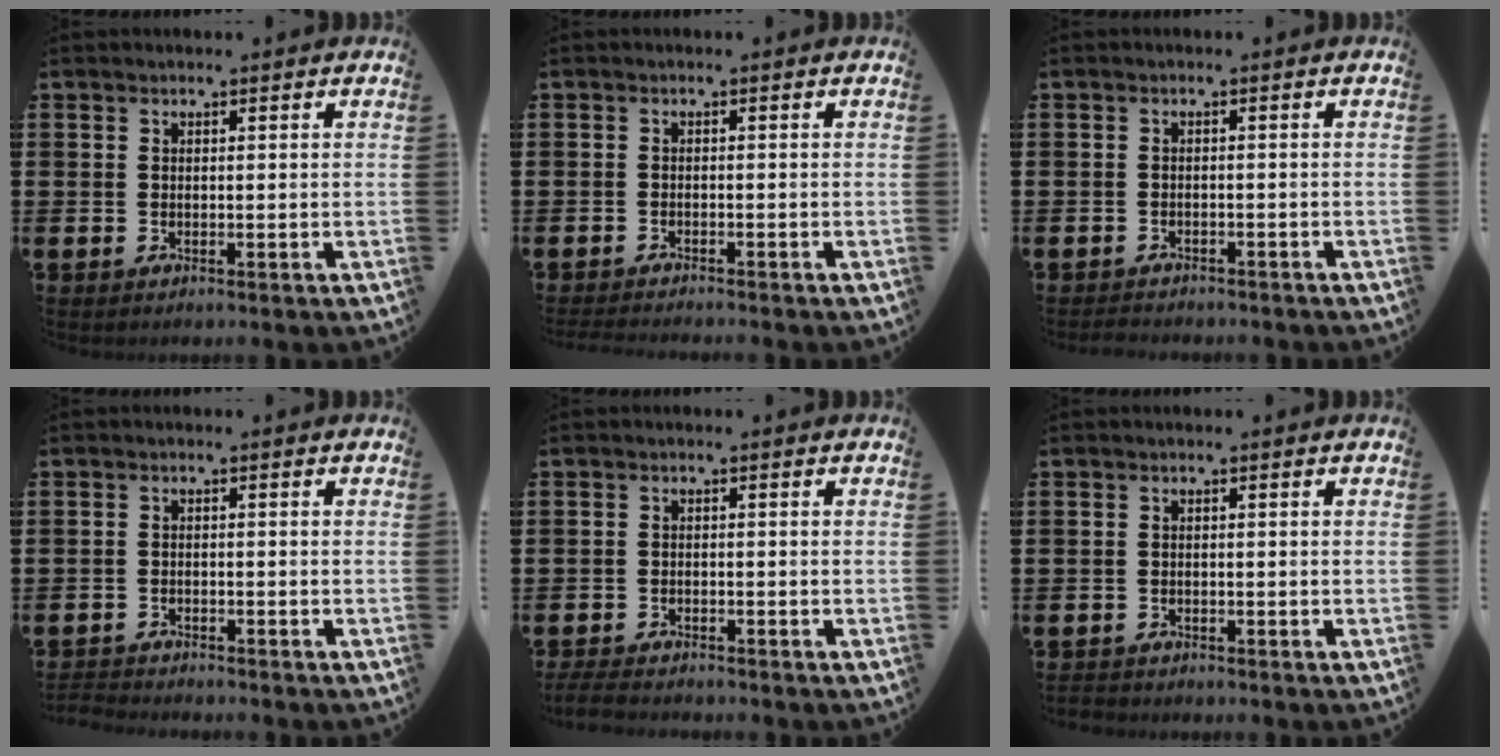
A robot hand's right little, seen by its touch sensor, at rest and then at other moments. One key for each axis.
{"total": 1.0, "fx": -1.0, "fy": -0.1, "fz": 0.1, "tx": -0.003, "ty": -0.001, "tz": -0.020}
{"total": 1.2, "fx": -1.2, "fy": 0.1, "fz": -0.1, "tx": -0.003, "ty": 0.002, "tz": -0.026}
{"total": 1.7, "fx": -1.7, "fy": 0.0, "fz": -0.2, "tx": -0.002, "ty": 0.001, "tz": -0.037}
{"total": 2.1, "fx": -2.0, "fy": 0.2, "fz": 0.5, "tx": -0.010, "ty": 0.004, "tz": -0.042}
{"total": 0.8, "fx": -0.8, "fy": 0.2, "fz": -0.1, "tx": 0.000, "ty": 0.001, "tz": -0.018}